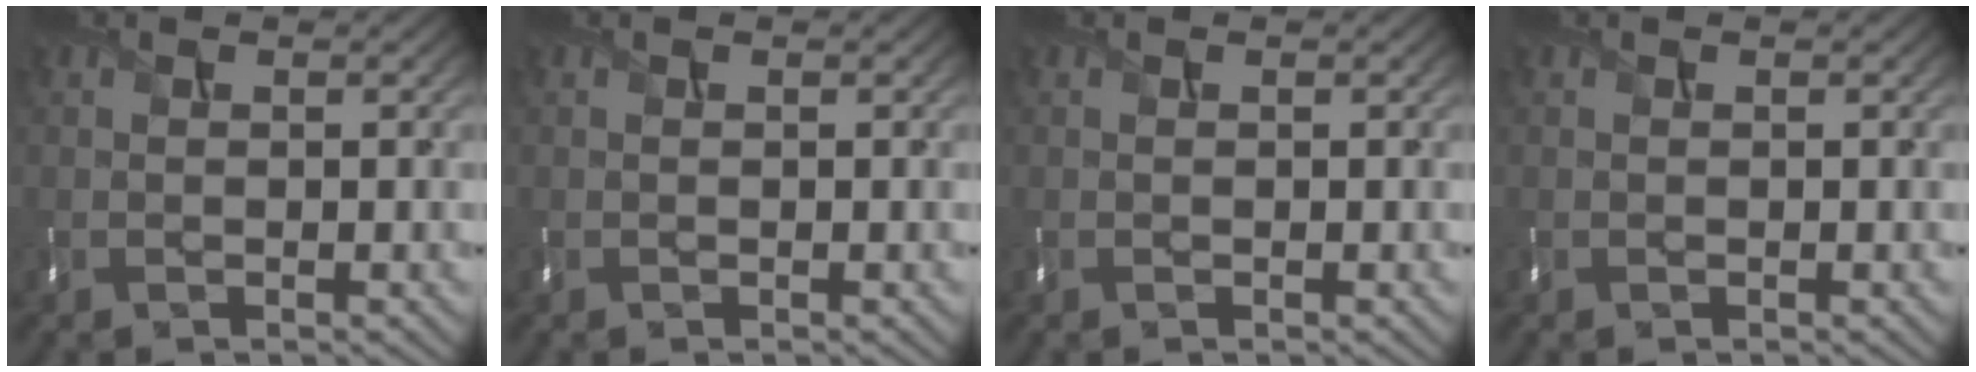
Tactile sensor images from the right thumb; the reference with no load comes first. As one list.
[{"total": 0.0}, {"total": 0.0}, {"total": 0.0}]